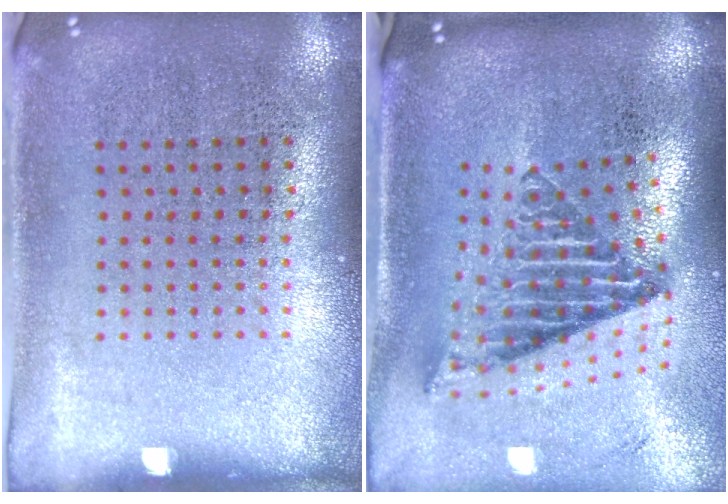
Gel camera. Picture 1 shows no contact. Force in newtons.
{"total": 2.7, "press": 1.7, "slide": 2.0}